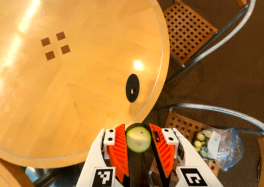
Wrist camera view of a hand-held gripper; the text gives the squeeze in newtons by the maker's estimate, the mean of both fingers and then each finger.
{"total": 8.5, "left": 8.2, "right": 8.8}